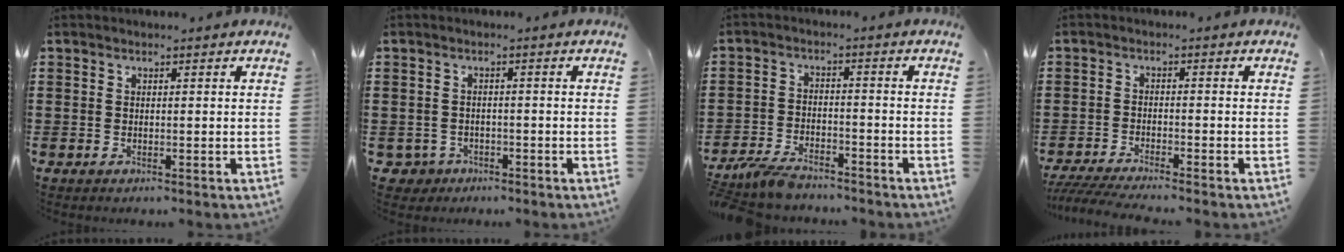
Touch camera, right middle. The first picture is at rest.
{"total": 1.9, "force": [-1.5, 1.1, 0.1], "torque": [-0.011, -0.002, -0.034]}
{"total": 4.9, "force": [-4.5, 1.1, 1.5], "torque": [-0.048, -0.001, -0.094]}
{"total": 3.7, "force": [-3.4, -0.1, 1.4], "torque": [-0.039, -0.015, -0.071]}